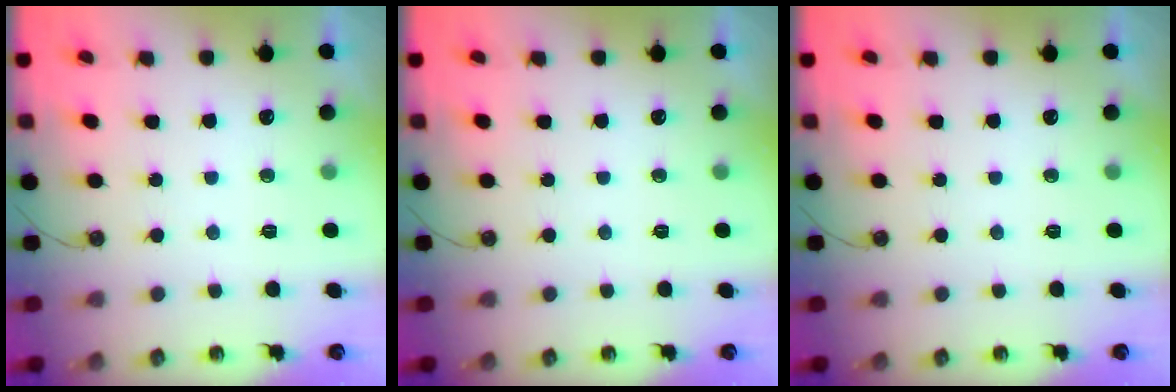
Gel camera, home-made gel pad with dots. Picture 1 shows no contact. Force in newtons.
{"total": 0.0}
{"total": 0.0}